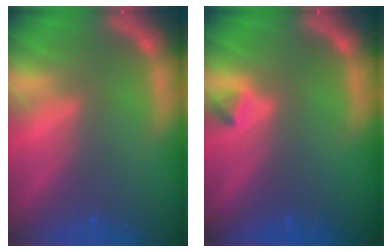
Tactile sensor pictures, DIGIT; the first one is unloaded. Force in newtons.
{"total": 0.9}